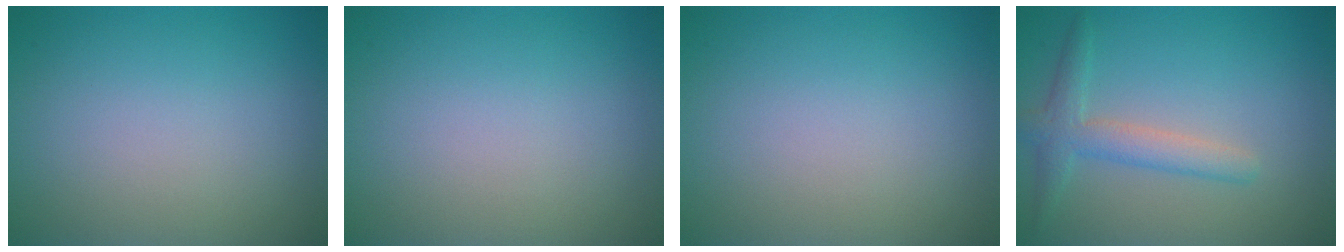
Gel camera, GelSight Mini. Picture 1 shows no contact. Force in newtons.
{"total": 0.0}
{"total": 0.0}
{"total": 2.9, "press": 2.9, "slide": 0.1}